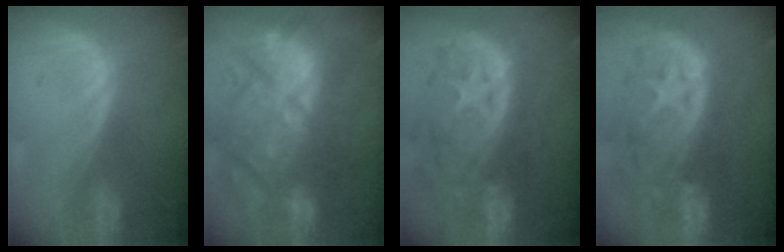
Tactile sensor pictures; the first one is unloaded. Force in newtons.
{"total": 13.8, "press": 12.6, "slide": 5.6}
{"total": 13.3, "press": 11.1, "slide": 7.4}
{"total": 12.4, "press": 10.5, "slide": 6.7}